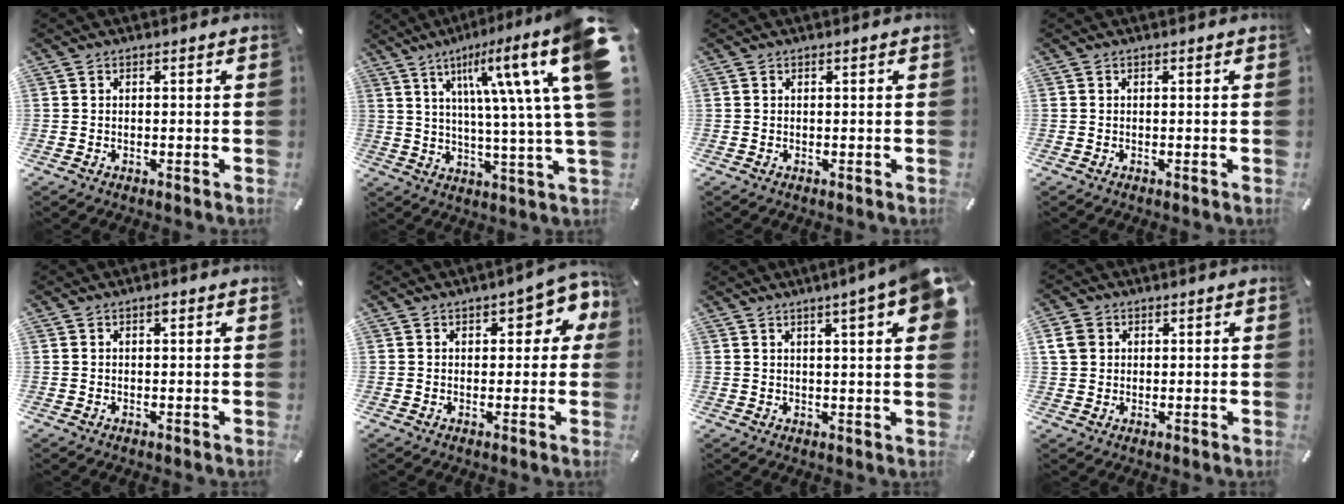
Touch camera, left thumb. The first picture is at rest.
{"total": 20.2, "force": [7.8, 2.8, 18.4], "torque": [-0.269, -0.050, 0.104]}
{"total": 0.0}
{"total": 0.0}
{"total": 0.7, "force": [0.4, 0.3, 0.6], "torque": [-0.011, 0.003, 0.006]}
{"total": 7.3, "force": [2.9, 4.0, 5.3], "torque": [-0.060, -0.010, 0.044]}
{"total": 8.6, "force": [4.3, 1.2, 7.3], "torque": [-0.110, -0.019, 0.071]}
{"total": 4.2, "force": [1.2, 3.8, 1.1], "torque": [-0.029, 0.003, 0.020]}